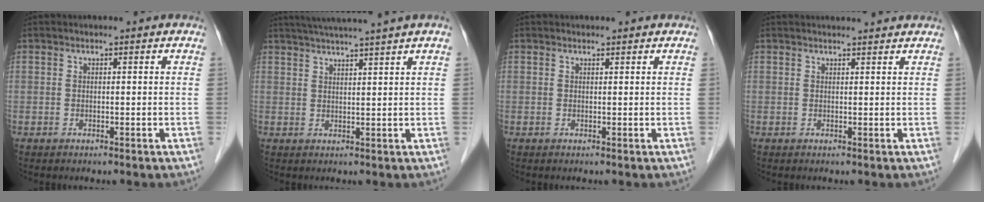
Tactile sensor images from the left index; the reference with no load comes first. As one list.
[{"total": 9.4, "force": [8.1, -1.5, 4.7], "torque": [-0.074, 0.020, 0.112]}, {"total": 1.2, "force": [1.1, 0.4, 0.2], "torque": [-0.008, 0.011, 0.018]}, {"total": 5.3, "force": [5.1, 0.4, 1.2], "torque": [-0.014, 0.025, 0.058]}]